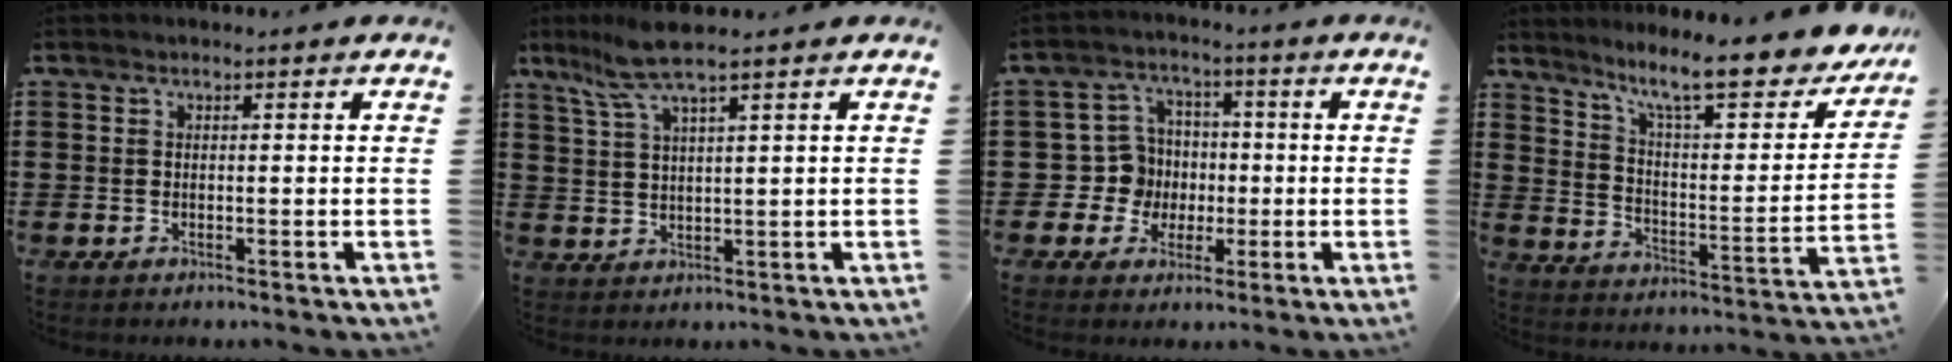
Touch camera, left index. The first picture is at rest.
{"total": 6.6, "force": [4.6, 0.3, 4.7], "torque": [-0.103, -0.005, 0.083]}
{"total": 7.3, "force": [0.0, 7.1, 1.6], "torque": [-0.059, 0.010, 0.003]}
{"total": 10.7, "force": [8.7, 0.8, 6.2], "torque": [-0.126, -0.058, 0.142]}